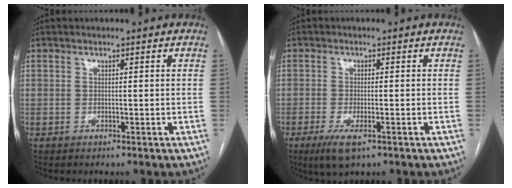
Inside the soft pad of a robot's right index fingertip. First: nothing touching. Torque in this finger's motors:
{"motor_torque": [0.70, -0.12, 0.22, 0.04]}